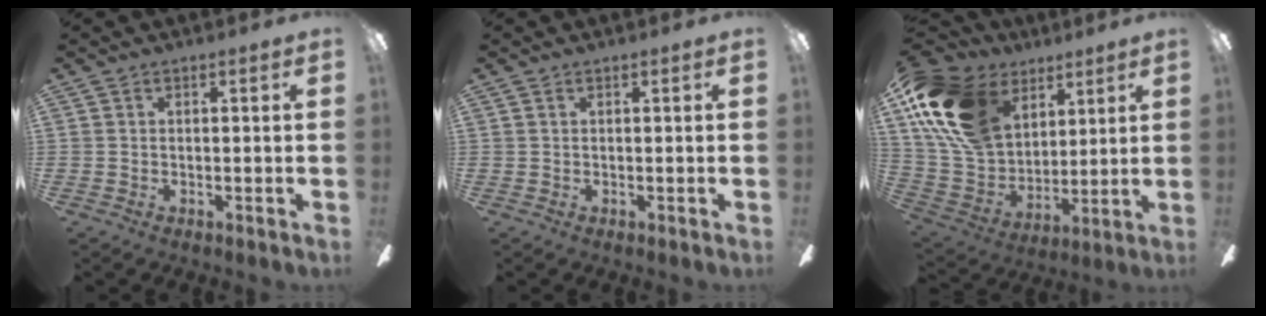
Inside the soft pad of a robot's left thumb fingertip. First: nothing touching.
{"total": 0.0}
{"total": 21.3, "force": [10.6, 13.9, 12.2], "torque": [-0.283, -0.030, 0.198]}